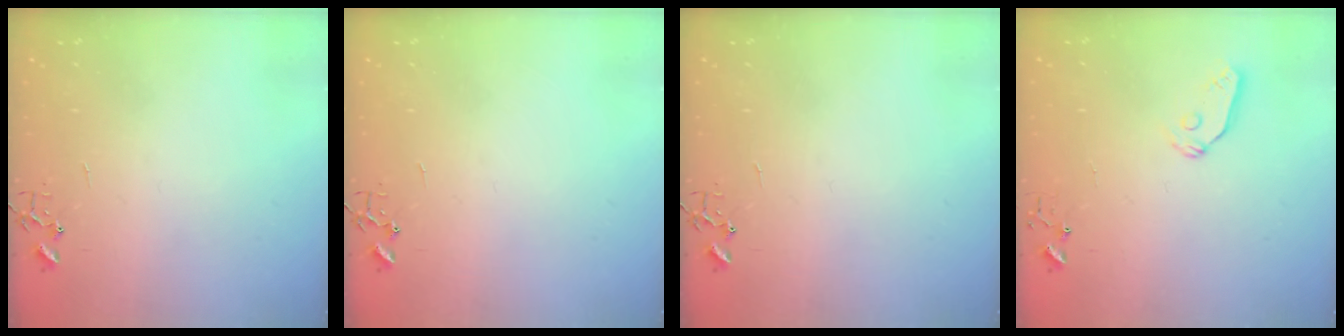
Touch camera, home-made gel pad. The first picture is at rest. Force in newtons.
{"total": 0.0}
{"total": 0.0}
{"total": 6.5, "press": 6.5, "slide": 0.2}